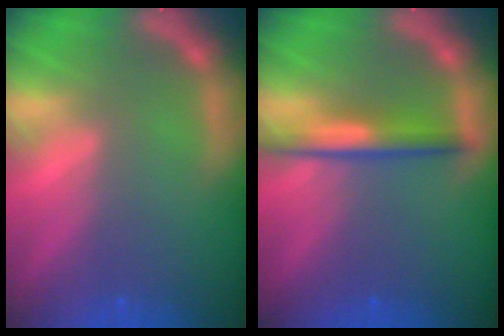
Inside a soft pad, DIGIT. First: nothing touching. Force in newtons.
{"total": 3.4}